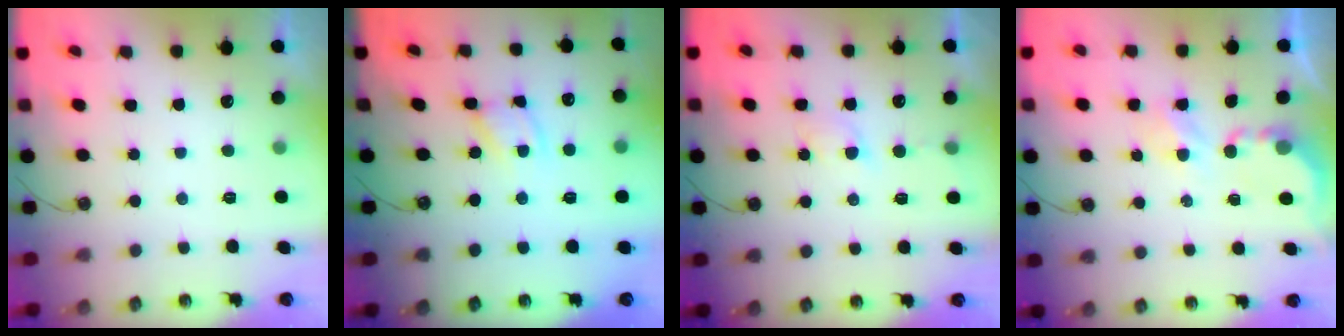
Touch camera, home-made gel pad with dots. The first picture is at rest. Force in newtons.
{"total": 4.9, "press": 4.9, "slide": 0.3}
{"total": 3.4, "press": 3.4, "slide": 0.5}
{"total": 3.9, "press": 3.9, "slide": 0.2}